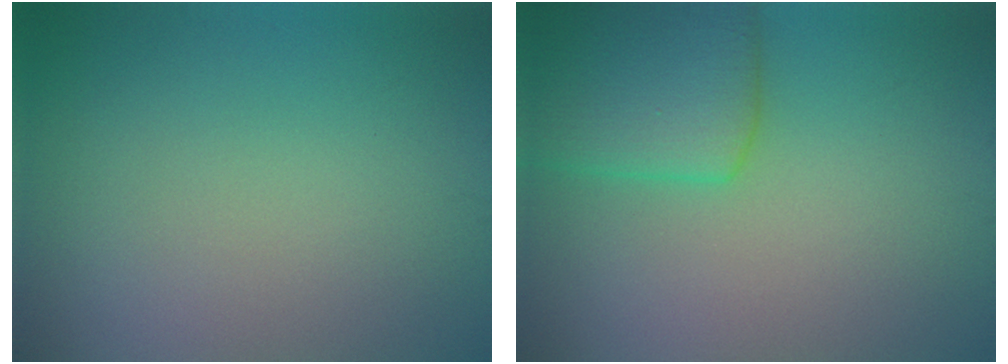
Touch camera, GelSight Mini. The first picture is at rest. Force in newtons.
{"total": 5.9, "press": 5.9, "slide": 0.1}